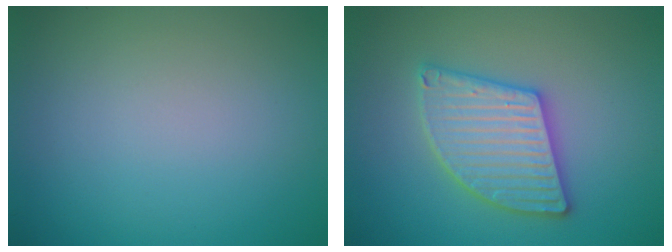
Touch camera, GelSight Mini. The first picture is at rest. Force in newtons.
{"total": 5.5, "press": 5.5, "slide": 0.7}